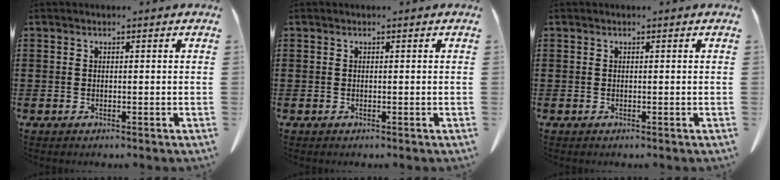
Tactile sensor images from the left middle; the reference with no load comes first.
{"total": 0.0}
{"total": 0.0}